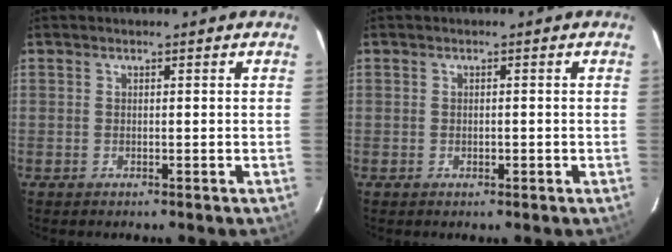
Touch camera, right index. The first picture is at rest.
{"total": 0.7, "force": [-0.2, 0.5, 0.5], "torque": [-0.011, 0.002, 0.001]}